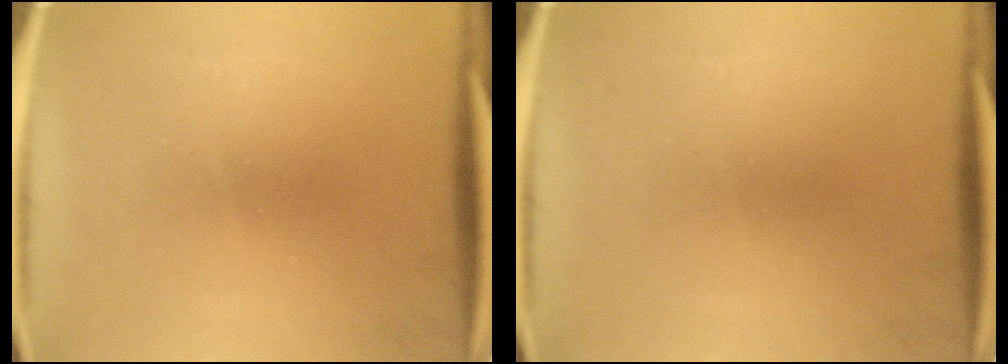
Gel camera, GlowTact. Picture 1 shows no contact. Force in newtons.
{"total": 0.0}